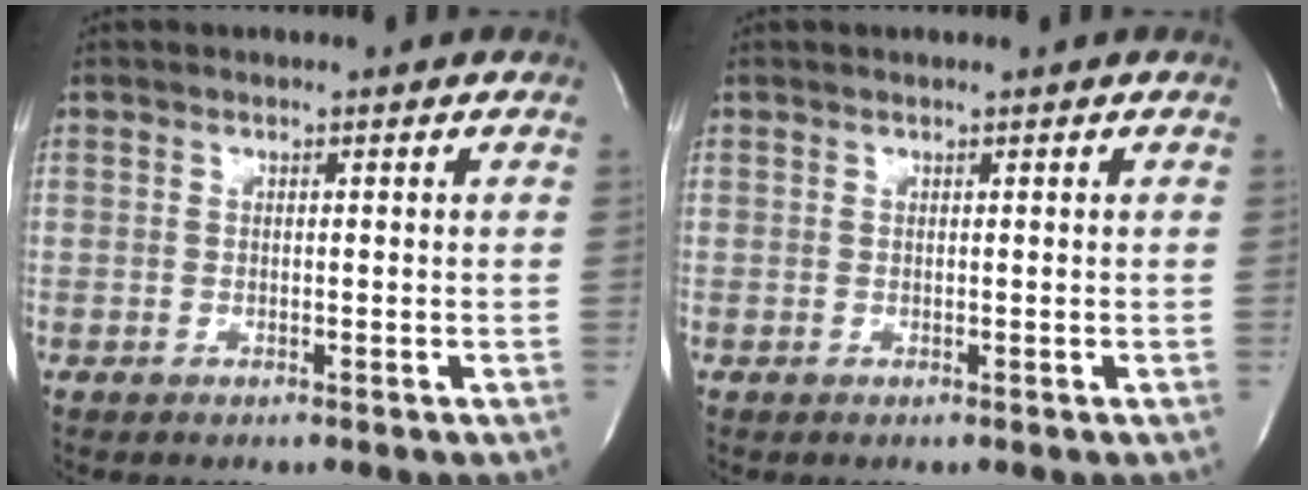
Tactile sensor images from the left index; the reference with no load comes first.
{"total": 0.0}